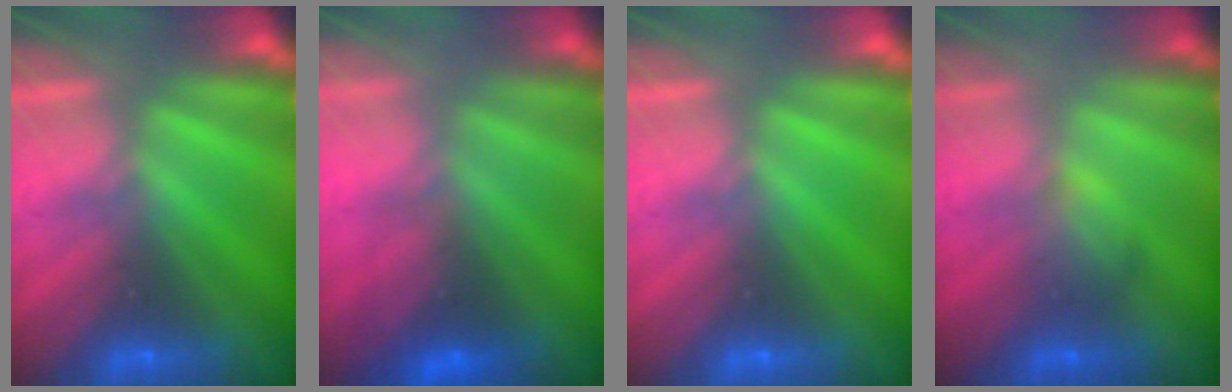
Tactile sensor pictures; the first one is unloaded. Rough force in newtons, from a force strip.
{"total": 2.9}
{"total": 0.0}
{"total": 2.2}